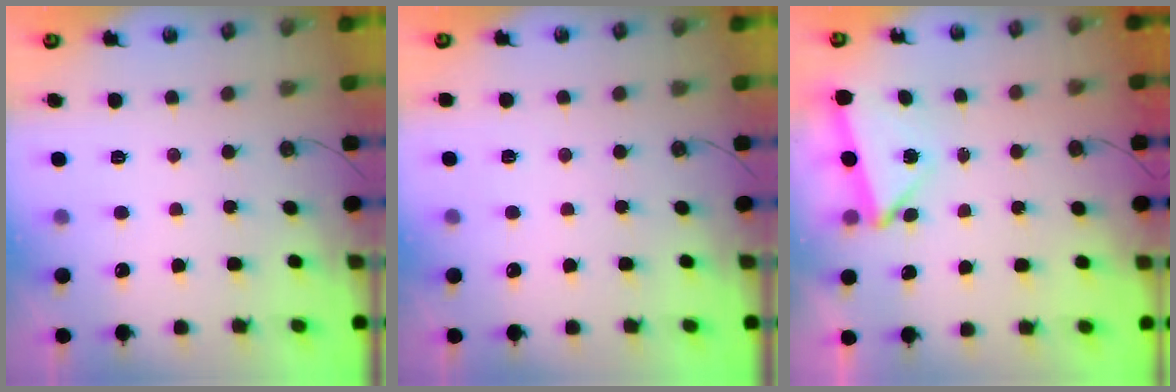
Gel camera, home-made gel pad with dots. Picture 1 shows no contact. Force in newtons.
{"total": 2.1, "press": 0.8, "slide": 2.0}
{"total": 4.3, "press": 4.1, "slide": 1.0}